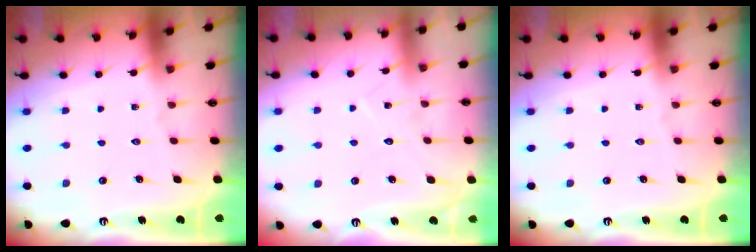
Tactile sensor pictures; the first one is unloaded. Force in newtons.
{"total": 6.6, "press": 6.6, "slide": 0.4}
{"total": 0.0}